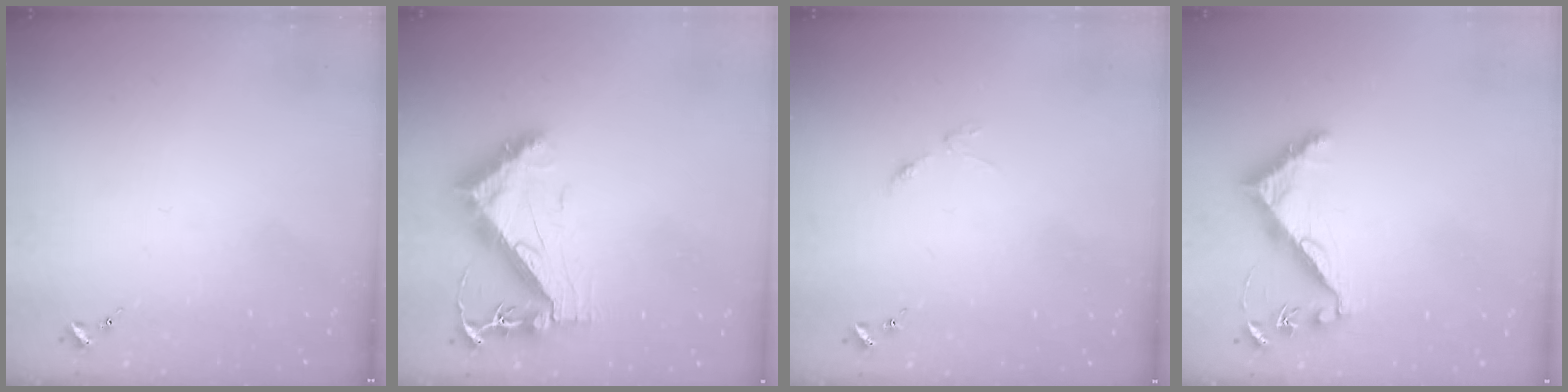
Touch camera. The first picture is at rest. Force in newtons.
{"total": 9.5, "press": 9.5, "slide": 1.1}
{"total": 3.1, "press": 3.0, "slide": 0.4}
{"total": 8.0, "press": 8.0, "slide": 0.5}